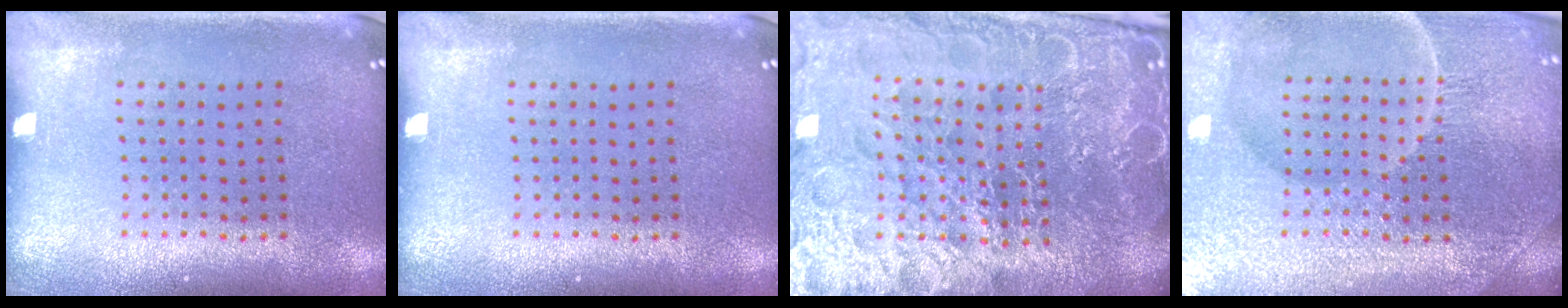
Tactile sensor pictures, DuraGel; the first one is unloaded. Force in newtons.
{"total": 0.0}
{"total": 6.8, "press": 6.0, "slide": 3.3}
{"total": 5.6, "press": 5.2, "slide": 2.1}